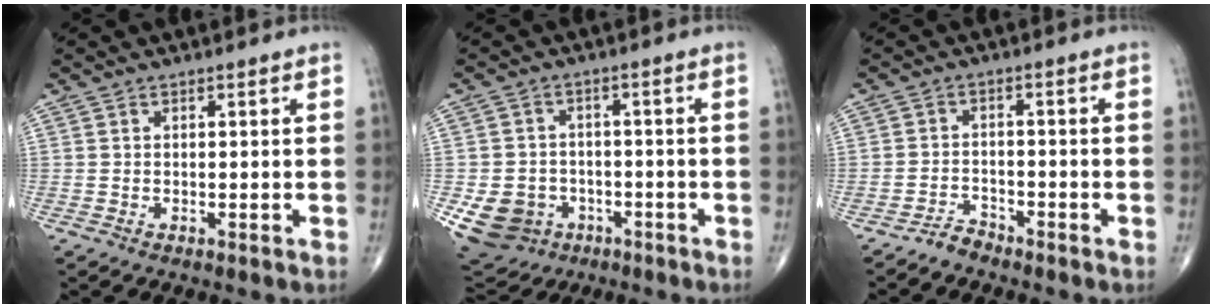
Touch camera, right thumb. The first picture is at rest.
{"total": 10.8, "force": [-3.9, 9.3, 3.9], "torque": [-0.076, 0.019, -0.050]}
{"total": 2.5, "force": [-2.4, 0.7, 0.0], "torque": [0.005, 0.005, -0.048]}